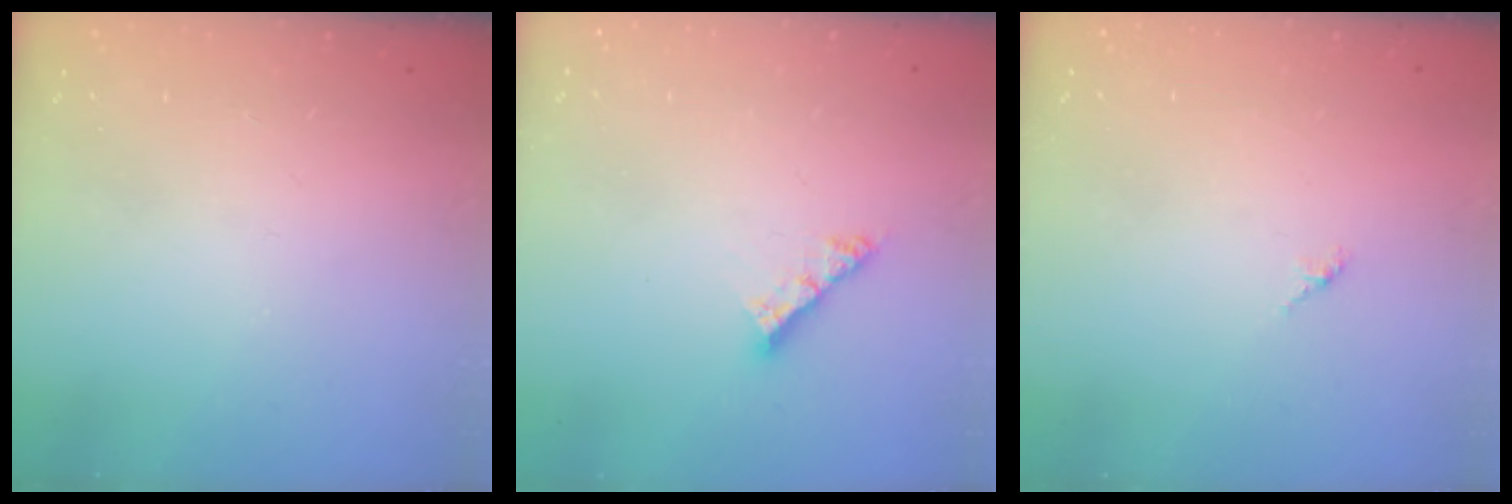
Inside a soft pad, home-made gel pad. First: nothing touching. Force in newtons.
{"total": 5.3, "press": 5.3, "slide": 0.6}
{"total": 1.5, "press": 1.4, "slide": 0.4}